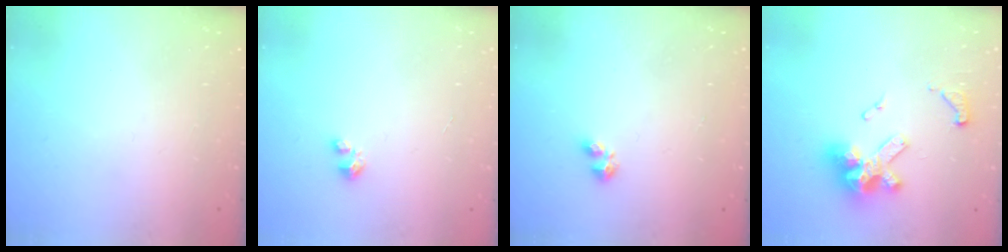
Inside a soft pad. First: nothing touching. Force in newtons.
{"total": 1.5, "press": 1.5, "slide": 0.1}
{"total": 2.2, "press": 2.2, "slide": 0.4}
{"total": 13.5, "press": 13.4, "slide": 1.8}